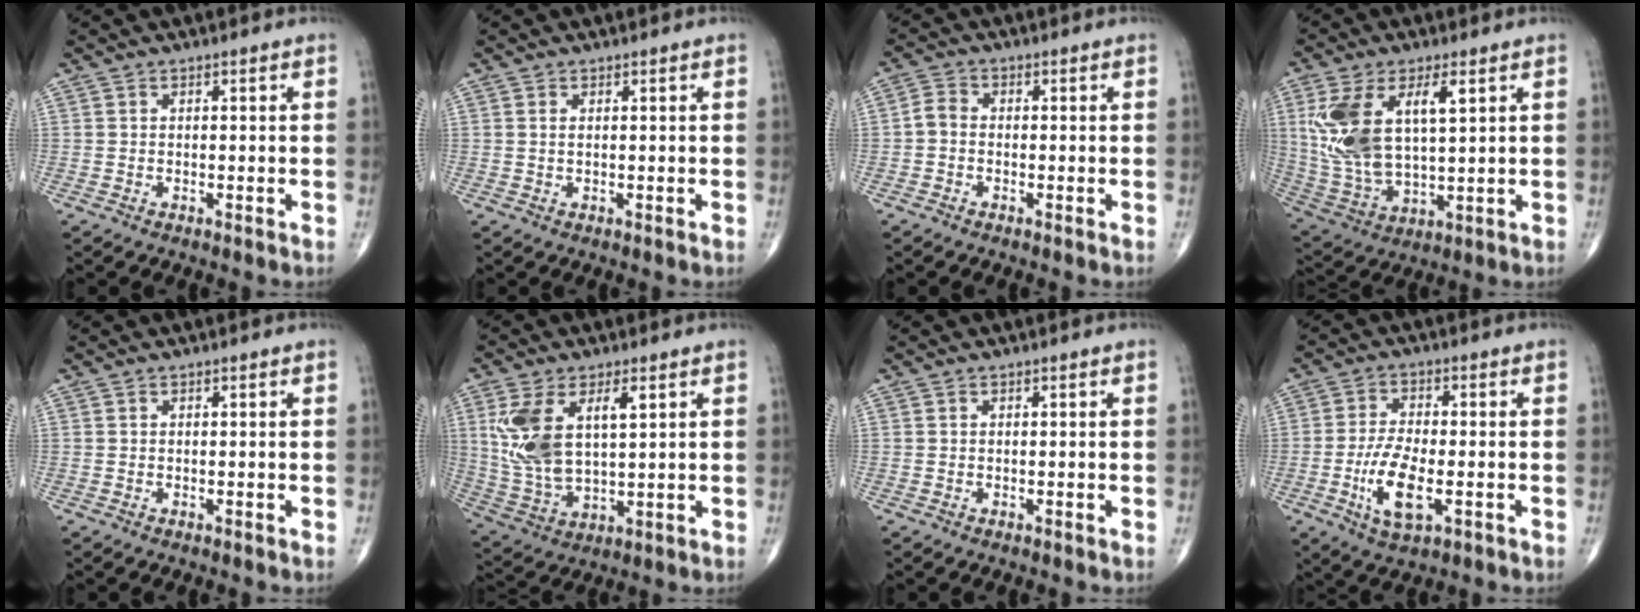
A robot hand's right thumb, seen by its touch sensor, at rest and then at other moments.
{"total": 0.7, "force": [0.3, 0.3, 0.6], "torque": [-0.016, 0.002, 0.008]}
{"total": 2.7, "force": [-0.6, 2.0, 1.7], "torque": [-0.026, 0.008, -0.021]}
{"total": 16.4, "force": [4.6, 7.7, 13.8], "torque": [-0.281, -0.014, 0.101]}
{"total": 0.0}
{"total": 13.9, "force": [4.0, 6.7, 11.4], "torque": [-0.233, -0.012, 0.091]}
{"total": 0.0}
{"total": 9.1, "force": [-2.6, 3.7, 7.9], "torque": [-0.156, 0.002, -0.045]}